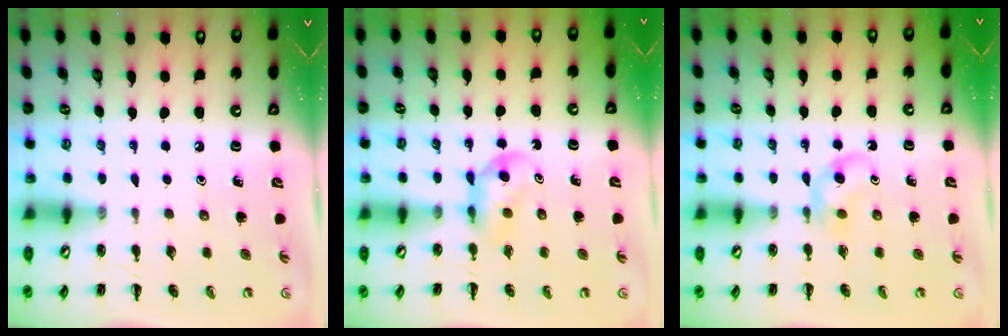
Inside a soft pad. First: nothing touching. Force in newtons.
{"total": 4.1, "press": 4.0, "slide": 0.9}
{"total": 3.4, "press": 3.2, "slide": 1.4}